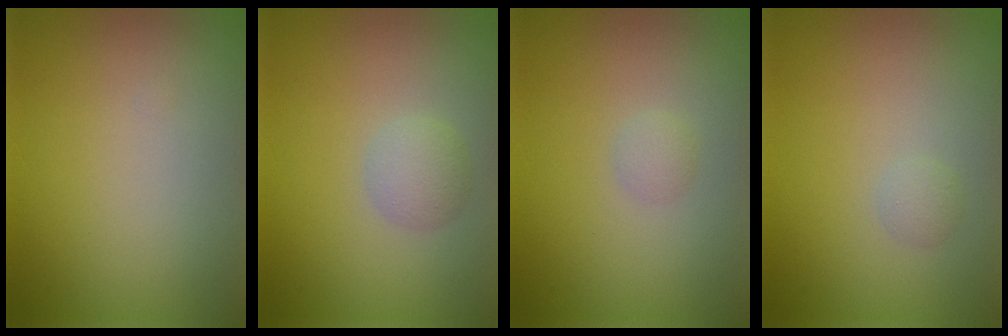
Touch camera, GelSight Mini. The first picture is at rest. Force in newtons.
{"total": 1.9, "press": 1.9, "slide": 0.1}
{"total": 0.9, "press": 0.9, "slide": 0.0}
{"total": 0.7, "press": 0.7, "slide": 0.0}